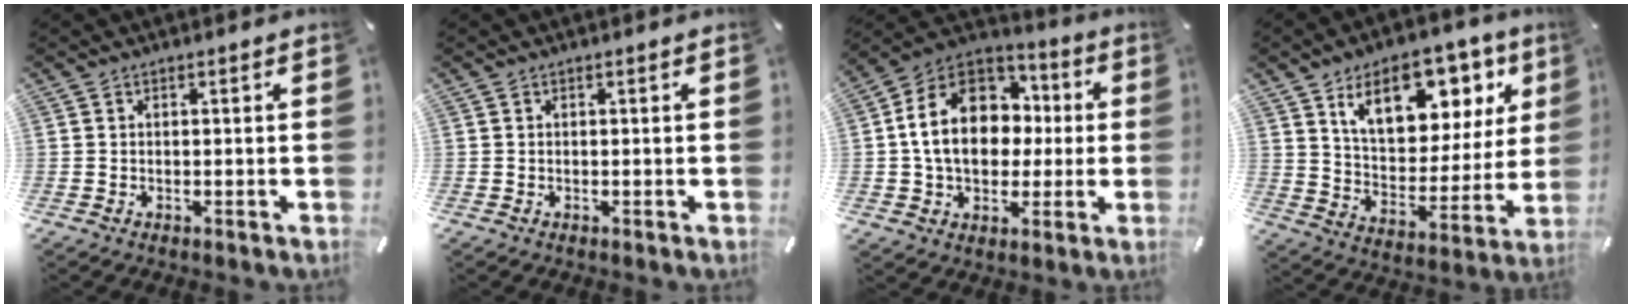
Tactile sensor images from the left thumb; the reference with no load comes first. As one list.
[{"total": 0.0}, {"total": 18.2, "force": [1.3, 14.3, 11.1], "torque": [-0.223, 0.007, 0.023]}, {"total": 17.0, "force": [10.0, 10.1, 9.3], "torque": [-0.147, -0.047, 0.174]}]